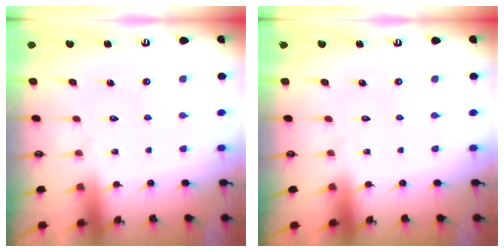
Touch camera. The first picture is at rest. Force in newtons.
{"total": 0.0}